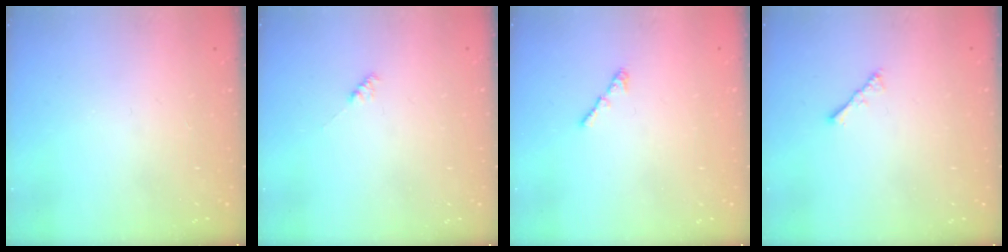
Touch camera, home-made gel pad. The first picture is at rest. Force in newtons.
{"total": 2.1, "press": 2.0, "slide": 0.5}
{"total": 1.3, "press": 1.2, "slide": 0.6}
{"total": 2.2, "press": 2.1, "slide": 0.5}